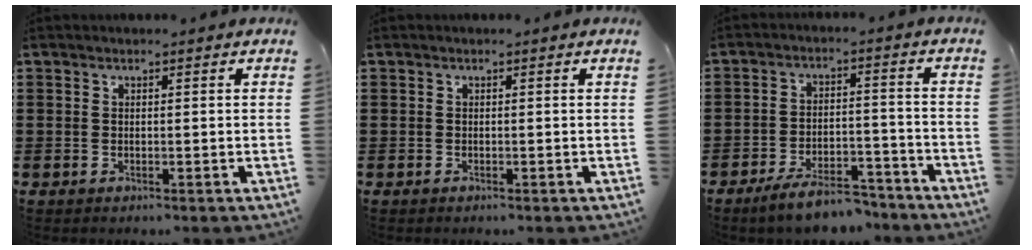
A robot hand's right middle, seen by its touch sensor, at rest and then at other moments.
{"total": 0.0}
{"total": 6.9, "force": [-6.1, 1.6, 2.9], "torque": [-0.053, 0.010, -0.114]}